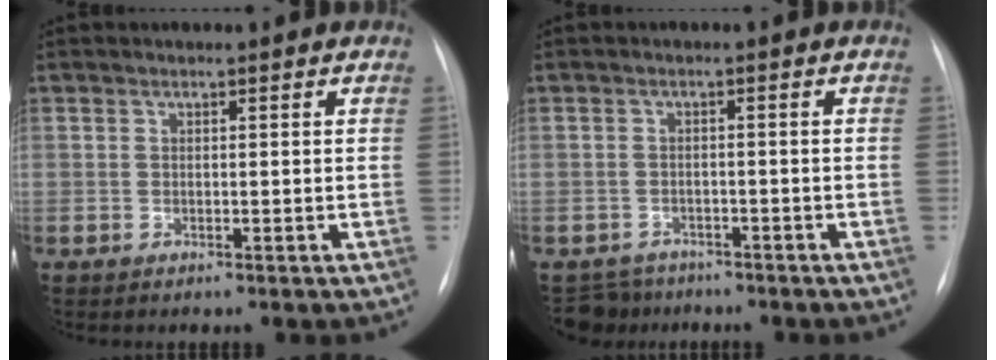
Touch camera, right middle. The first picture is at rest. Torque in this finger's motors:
{"motor_torque": [0.30, -0.31, -0.02, -0.02]}